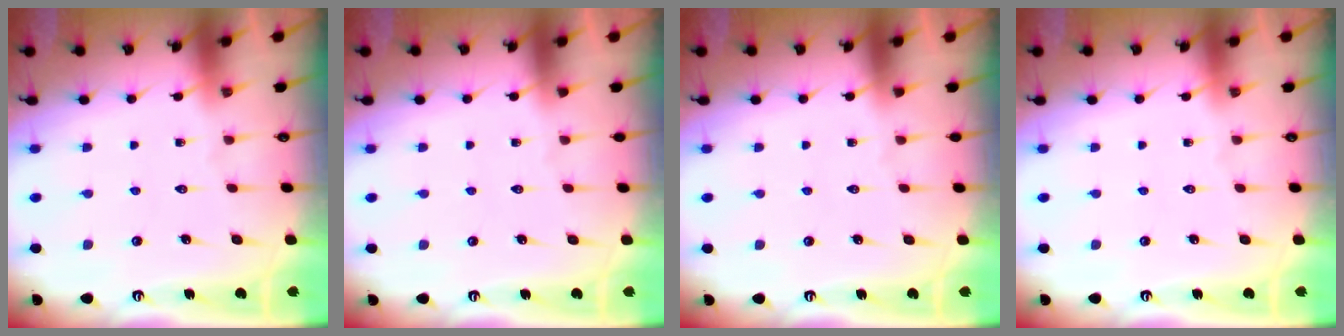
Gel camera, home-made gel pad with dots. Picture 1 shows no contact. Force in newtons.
{"total": 0.0}
{"total": 0.0}
{"total": 0.0}